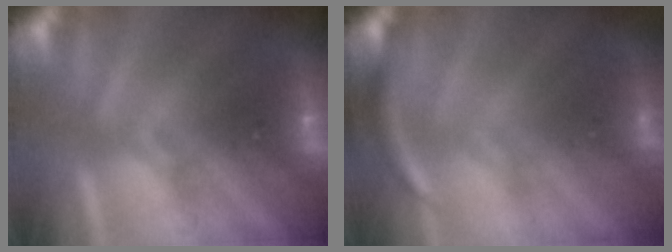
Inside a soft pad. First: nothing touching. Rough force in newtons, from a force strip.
{"total": 2.9}